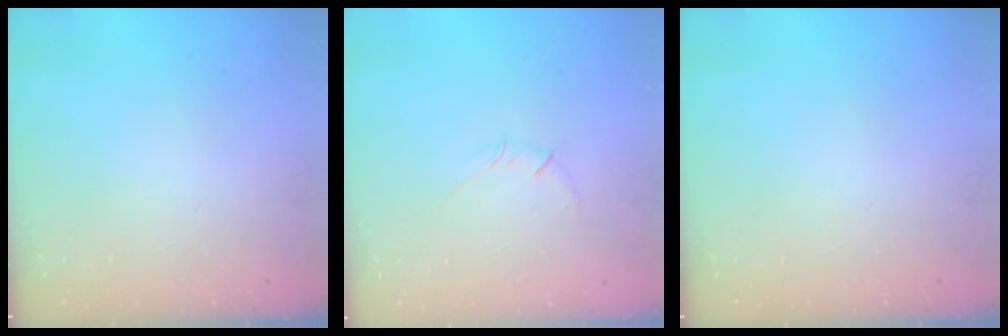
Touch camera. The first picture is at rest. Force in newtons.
{"total": 4.0, "press": 3.8, "slide": 1.1}
{"total": 0.0}